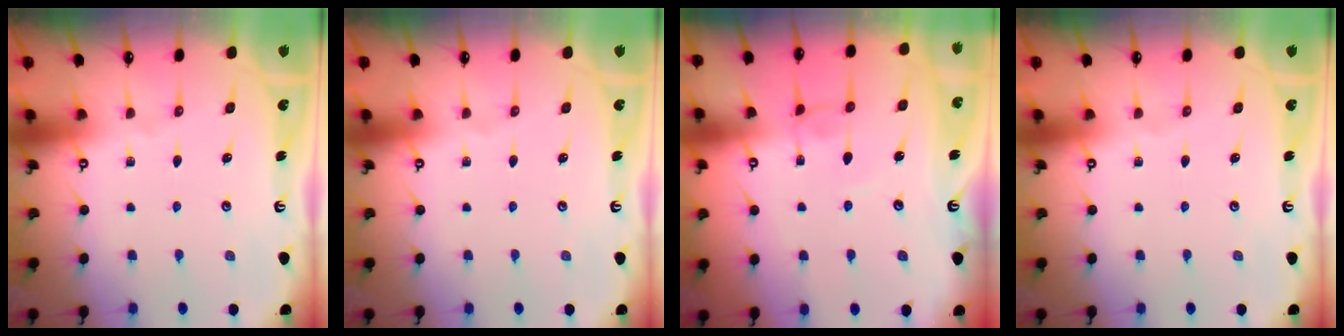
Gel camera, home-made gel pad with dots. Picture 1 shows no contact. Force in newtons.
{"total": 0.0}
{"total": 2.8, "press": 2.8, "slide": 0.1}
{"total": 0.0}